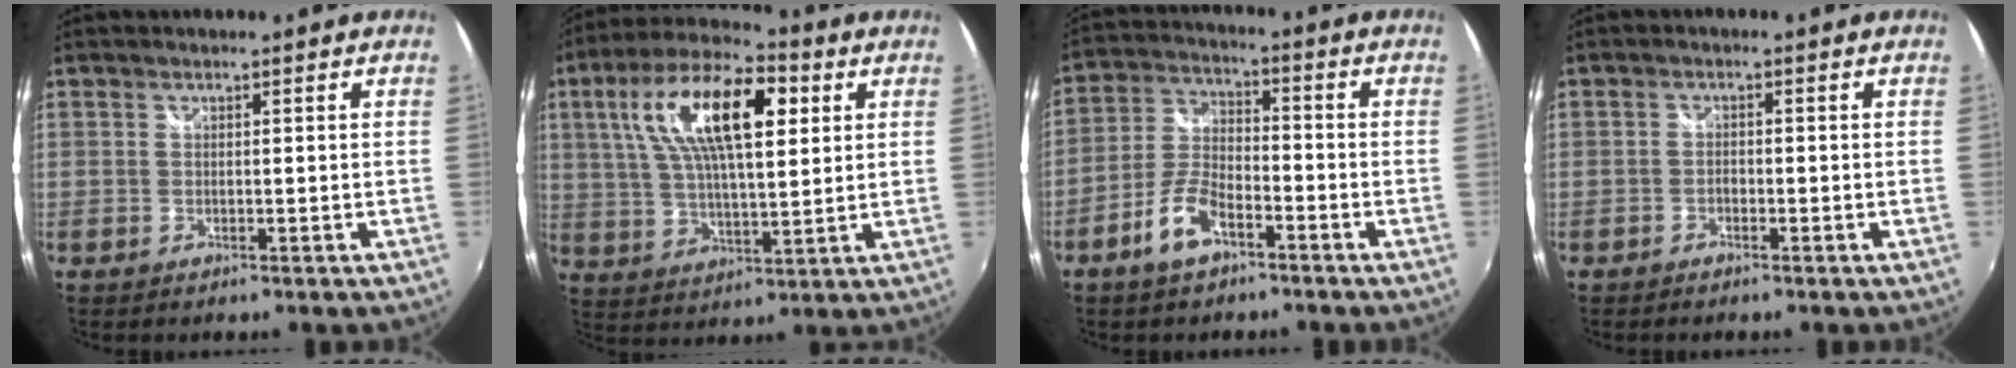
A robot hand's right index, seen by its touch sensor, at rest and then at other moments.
{"total": 18.1, "force": [6.3, 6.9, 15.5], "torque": [-0.283, 0.028, 0.106]}
{"total": 8.3, "force": [-5.0, 3.5, 5.7], "torque": [-0.127, 0.007, -0.093]}
{"total": 1.3, "force": [-1.1, 0.5, 0.5], "torque": [-0.012, 0.000, -0.021]}